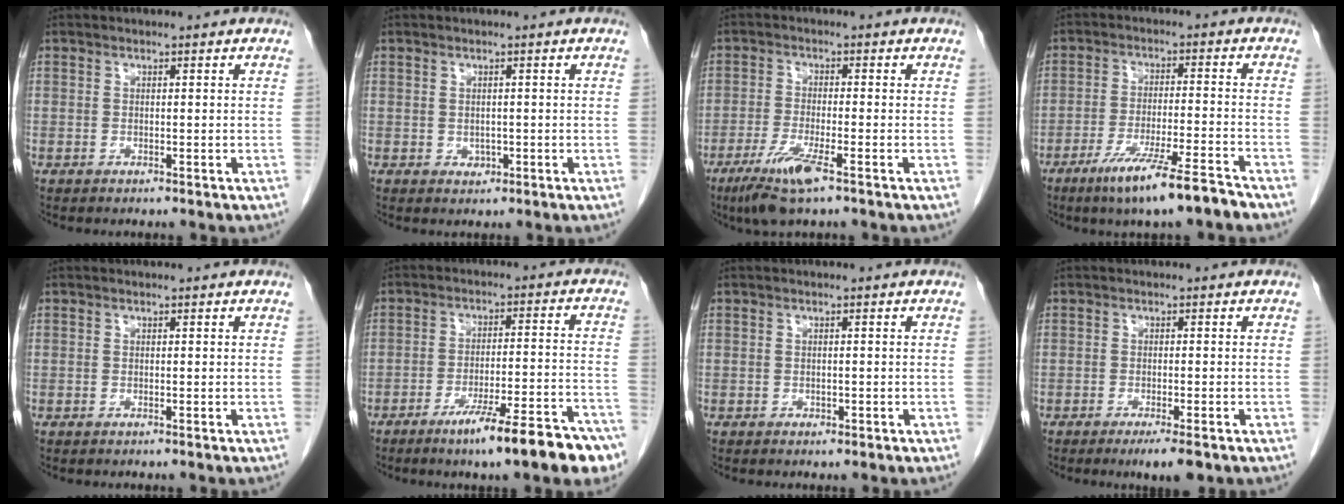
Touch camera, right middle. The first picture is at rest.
{"total": 1.0, "force": [-0.2, 0.9, 0.5], "torque": [-0.011, 0.000, 0.000]}
{"total": 7.6, "force": [-4.5, 0.6, 6.1], "torque": [-0.127, -0.019, -0.082]}
{"total": 10.2, "force": [-7.3, 0.0, 7.1], "torque": [-0.122, -0.025, -0.127]}
{"total": 0.0}
{"total": 14.2, "force": [-9.9, 1.1, 10.1], "torque": [-0.111, 0.013, -0.148]}
{"total": 0.6, "force": [-0.4, 0.4, 0.3], "torque": [-0.008, 0.000, -0.003]}
{"total": 3.8, "force": [-2.5, 0.5, 2.8], "torque": [-0.038, -0.009, -0.035]}